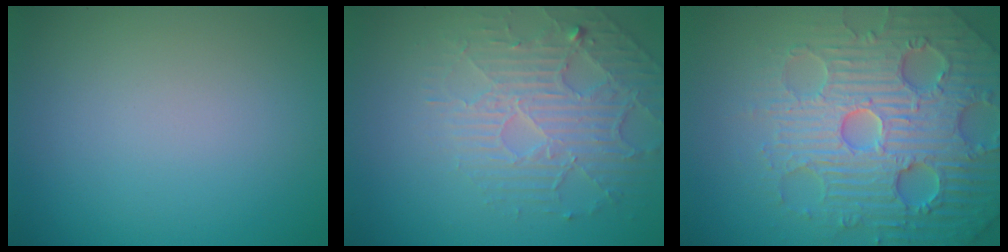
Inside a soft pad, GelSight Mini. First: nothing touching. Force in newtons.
{"total": 4.7, "press": 3.5, "slide": 3.1}
{"total": 7.9, "press": 7.7, "slide": 1.6}